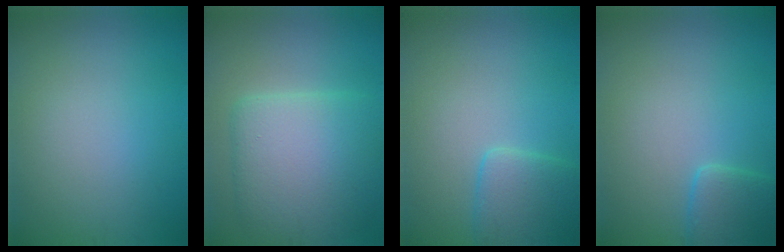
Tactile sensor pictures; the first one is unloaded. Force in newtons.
{"total": 8.6, "press": 8.6, "slide": 0.3}
{"total": 3.6, "press": 3.6, "slide": 0.2}
{"total": 2.8, "press": 2.8, "slide": 0.2}